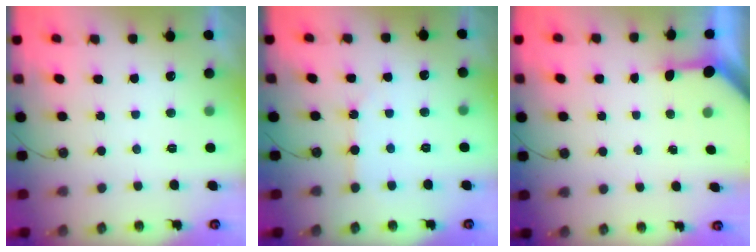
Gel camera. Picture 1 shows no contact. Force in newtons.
{"total": 4.2, "press": 4.2, "slide": 0.4}
{"total": 3.4, "press": 3.3, "slide": 0.4}